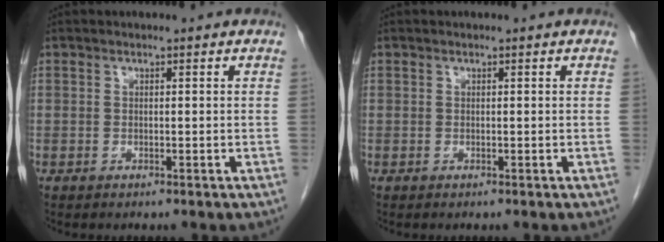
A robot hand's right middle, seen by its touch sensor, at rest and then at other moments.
{"total": 0.0}